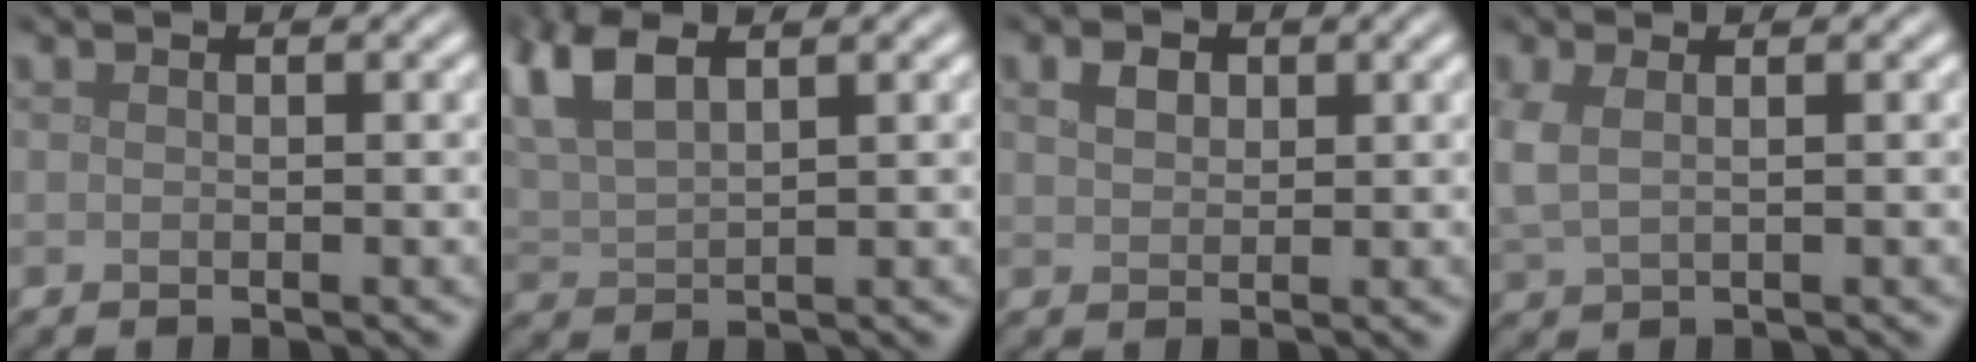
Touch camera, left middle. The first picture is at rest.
{"total": 5.2, "force": [3.0, 2.0, 3.6], "torque": [-0.094, 0.017, 0.060]}
{"total": 1.8, "force": [0.9, 1.2, 1.0], "torque": [-0.021, 0.004, 0.015]}
{"total": 2.1, "force": [0.6, 1.0, 1.7], "torque": [-0.048, 0.004, 0.014]}